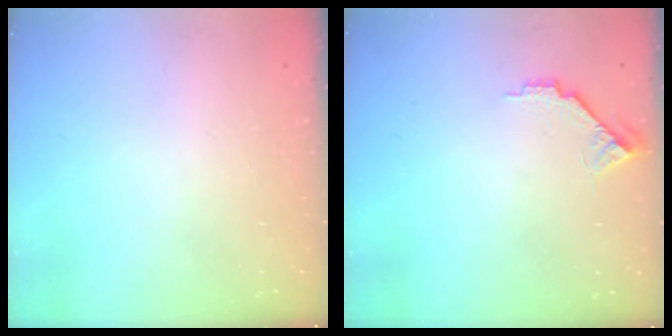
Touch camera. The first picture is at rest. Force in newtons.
{"total": 6.9, "press": 6.9, "slide": 0.6}